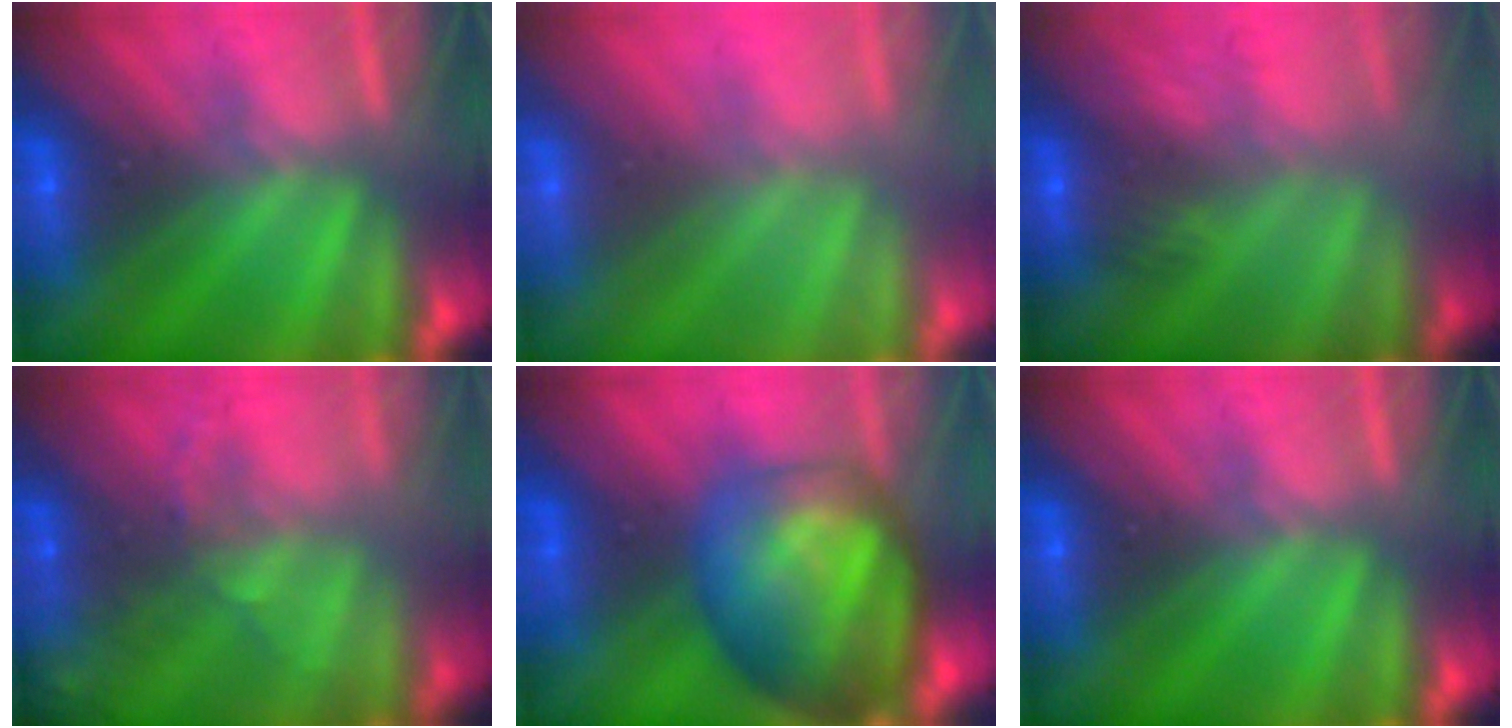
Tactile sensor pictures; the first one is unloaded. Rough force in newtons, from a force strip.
{"total": 2.3}
{"total": 3.1}
{"total": 7.6}
{"total": 7.7}
{"total": 0.0}